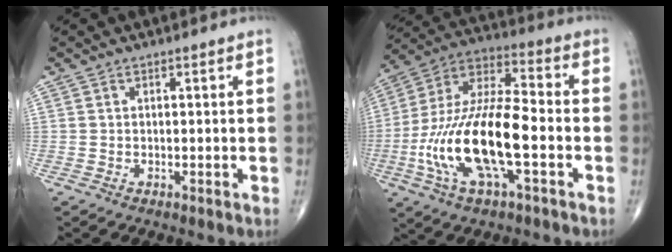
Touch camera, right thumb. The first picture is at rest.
{"total": 21.3, "force": [-5.4, 7.8, 19.1], "torque": [-0.389, 0.032, -0.095]}